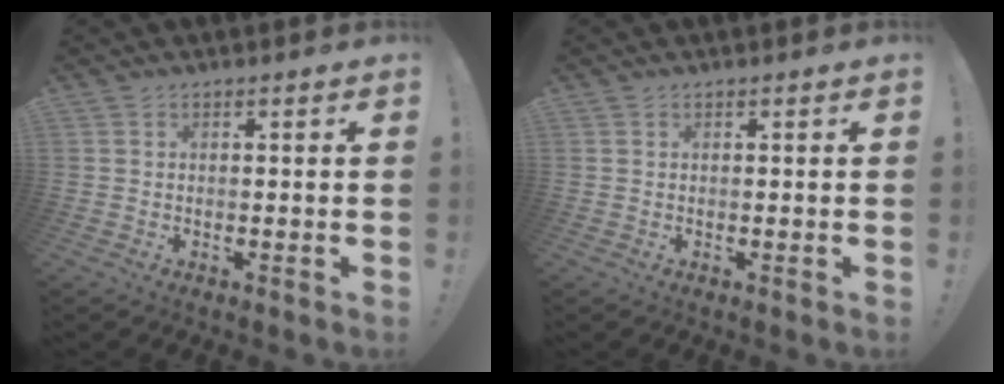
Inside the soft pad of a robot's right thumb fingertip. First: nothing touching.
{"total": 0.0}